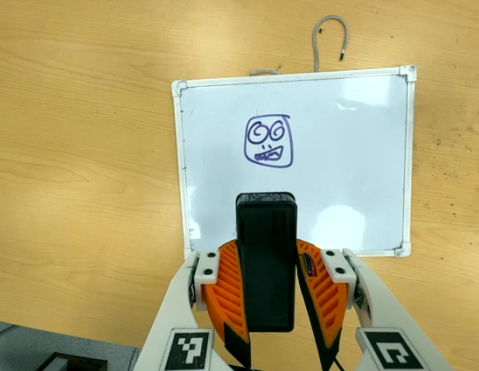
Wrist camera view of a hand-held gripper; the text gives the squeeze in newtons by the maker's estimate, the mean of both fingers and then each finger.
{"total": 8.0, "left": 6.7, "right": 9.3}